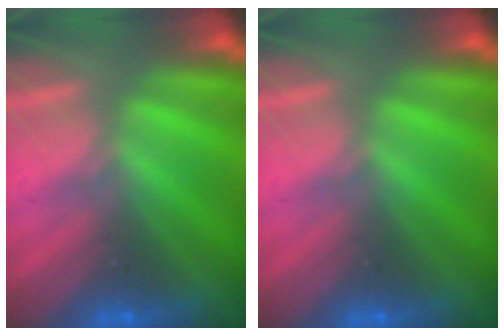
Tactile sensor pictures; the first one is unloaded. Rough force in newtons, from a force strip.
{"total": 0.0}